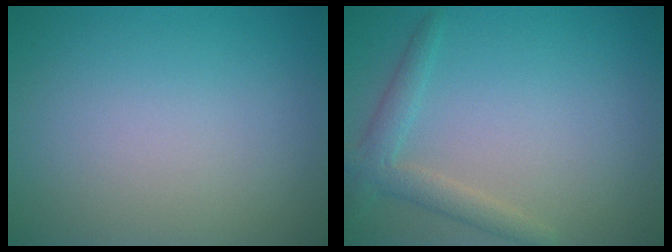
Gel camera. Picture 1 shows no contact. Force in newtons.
{"total": 2.5, "press": 2.5, "slide": 0.2}